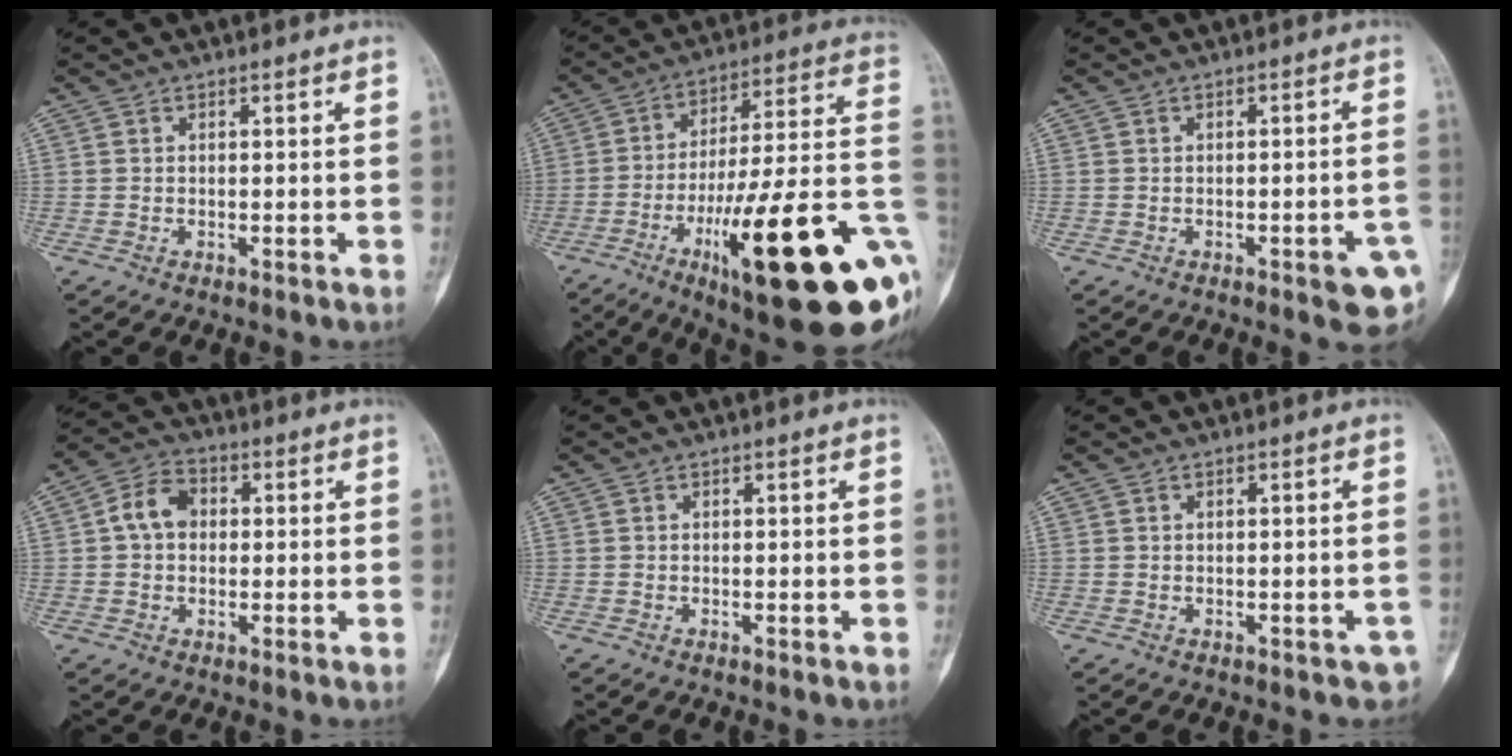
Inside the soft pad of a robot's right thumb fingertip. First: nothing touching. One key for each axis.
{"total": 30.9, "fx": -9.8, "fy": 7.2, "fz": 28.4, "tx": -0.370, "ty": 0.024, "tz": -0.141}
{"total": 6.9, "fx": -2.5, "fy": 1.8, "fz": 6.1, "tx": -0.068, "ty": 0.010, "tz": -0.024}
{"total": 6.6, "fx": 0.6, "fy": 5.1, "fz": 4.2, "tx": -0.064, "ty": 0.018, "tz": 0.002}
{"total": 0.0}
{"total": 2.1, "fx": -0.9, "fy": 1.2, "fz": 1.5, "tx": -0.008, "ty": 0.012, "tz": -0.007}